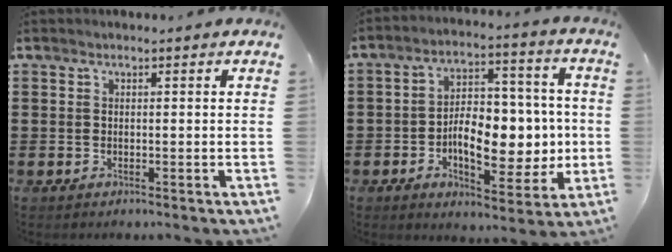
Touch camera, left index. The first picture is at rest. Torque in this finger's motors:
{"motor_torque": [0.87, 0.21, 1.05, 0.16]}